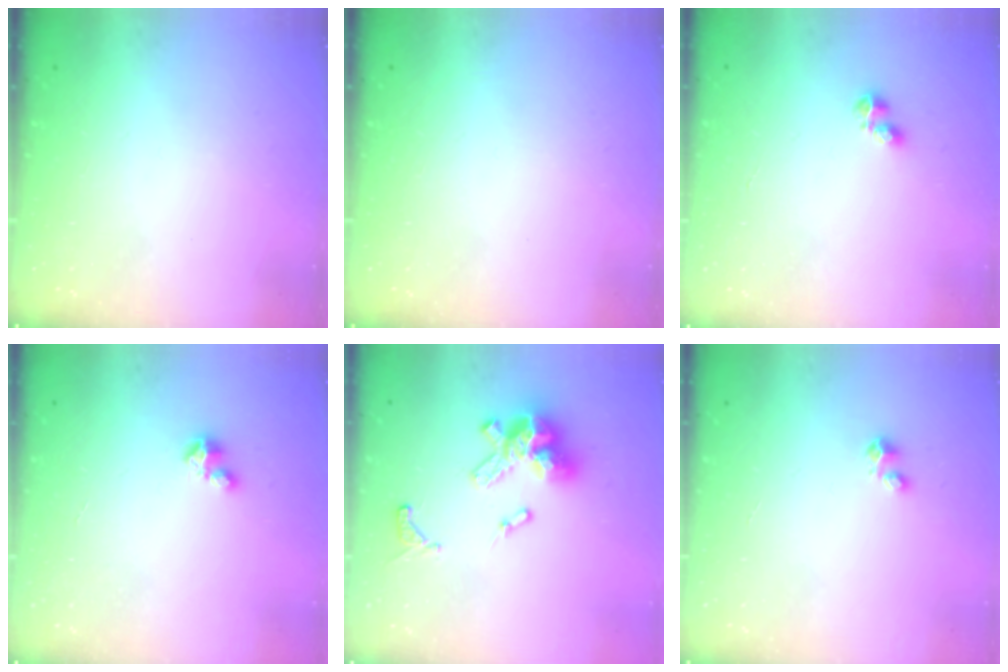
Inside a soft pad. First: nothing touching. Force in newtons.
{"total": 0.0}
{"total": 2.7, "press": 2.7, "slide": 0.5}
{"total": 1.7, "press": 1.6, "slide": 0.2}
{"total": 16.3, "press": 16.1, "slide": 2.3}
{"total": 1.6, "press": 1.6, "slide": 0.1}